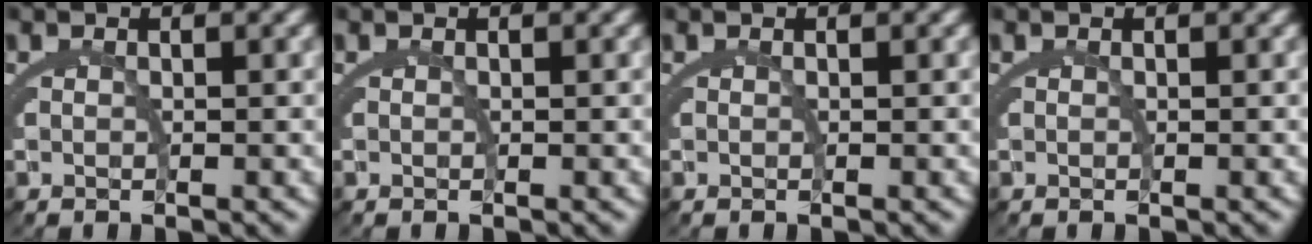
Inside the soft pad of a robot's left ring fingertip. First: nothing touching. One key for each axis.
{"total": 0.0}
{"total": 0.0}
{"total": 0.0}